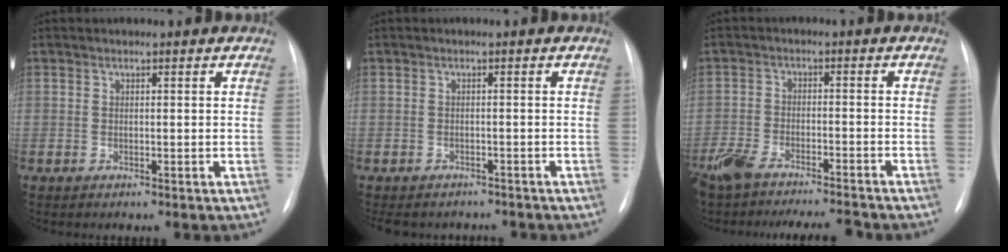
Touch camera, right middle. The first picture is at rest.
{"total": 8.4, "force": [-7.4, 3.4, 1.8], "torque": [-0.030, 0.004, -0.089]}
{"total": 13.3, "force": [-11.7, 2.0, 6.0], "torque": [-0.109, -0.004, -0.180]}